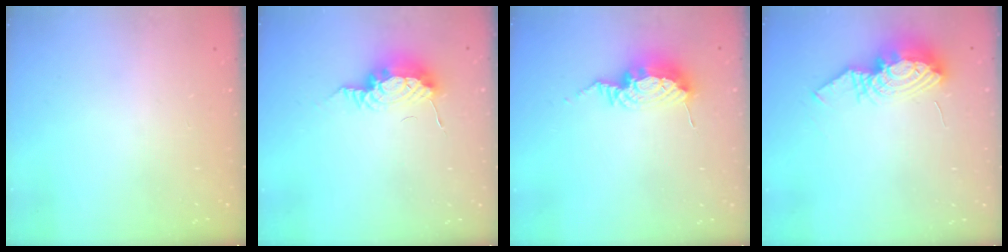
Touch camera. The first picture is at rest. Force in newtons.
{"total": 14.0, "press": 10.6, "slide": 9.1}
{"total": 9.5, "press": 9.5, "slide": 1.2}
{"total": 9.7, "press": 9.6, "slide": 0.9}